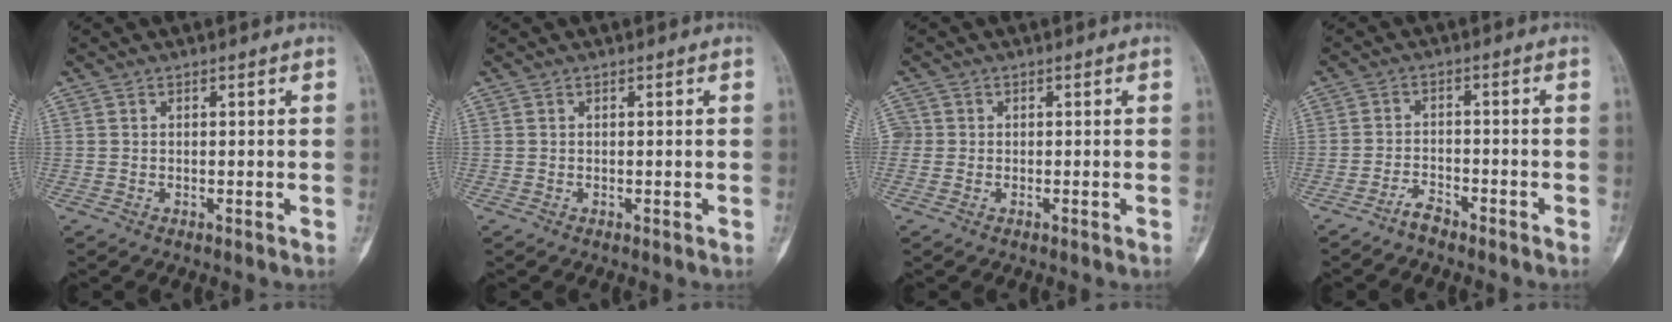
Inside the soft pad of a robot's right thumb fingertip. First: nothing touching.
{"total": 0.0}
{"total": 2.3, "force": [0.0, 2.2, 0.6], "torque": [-0.001, 0.008, -0.001]}
{"total": 2.8, "force": [-2.5, 0.6, 0.9], "torque": [-0.019, 0.015, -0.051]}